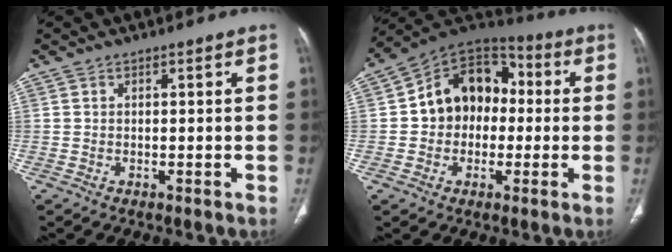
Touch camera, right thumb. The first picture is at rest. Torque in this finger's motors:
{"motor_torque": [0.21, 0.22, 0.64, -0.43, 0.12]}